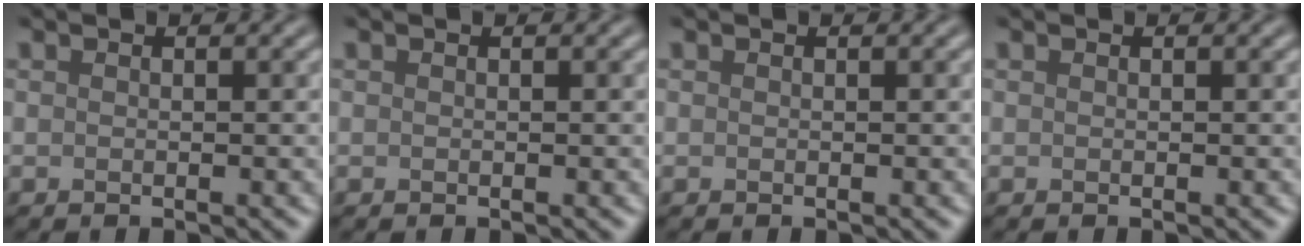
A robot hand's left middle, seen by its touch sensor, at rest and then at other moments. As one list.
[{"total": 0.0}, {"total": 0.0}, {"total": 0.0}]